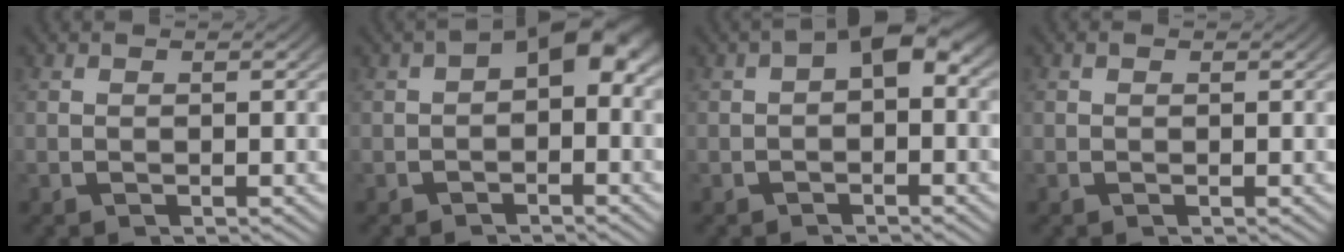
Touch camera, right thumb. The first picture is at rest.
{"total": 4.2, "force": [0.1, 2.4, 3.5], "torque": [-0.047, -0.001, 0.004]}
{"total": 3.2, "force": [0.4, 1.5, 2.7], "torque": [-0.039, 0.004, 0.006]}
{"total": 0.0}